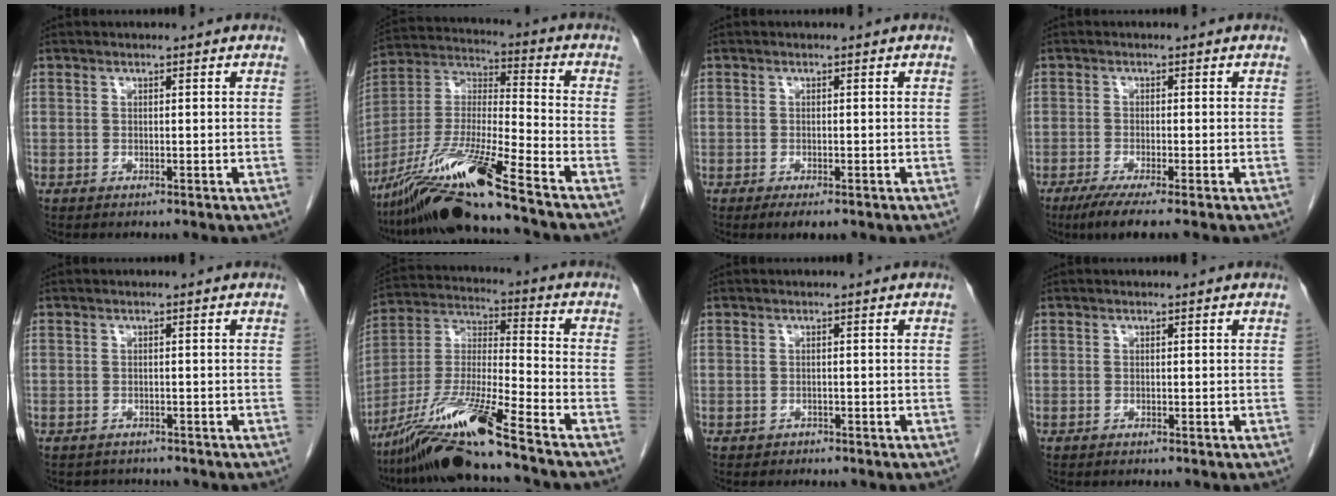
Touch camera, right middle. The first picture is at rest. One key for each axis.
{"total": 16.5, "fx": -12.5, "fy": -1.1, "fz": 10.7, "tx": -0.223, "ty": -0.020, "tz": -0.233}
{"total": 2.4, "fx": -1.6, "fy": 0.7, "fz": 1.7, "tx": -0.026, "ty": -0.006, "tz": -0.019}
{"total": 4.9, "fx": -3.4, "fy": -0.2, "fz": 3.5, "tx": -0.061, "ty": -0.014, "tz": -0.060}
{"total": 2.5, "fx": -2.3, "fy": 1.1, "fz": 0.0, "tx": -0.005, "ty": -0.003, "tz": -0.032}
{"total": 15.0, "fx": -11.3, "fy": -0.9, "fz": 9.8, "tx": -0.199, "ty": -0.019, "tz": -0.210}
{"total": 0.7, "fx": -0.5, "fy": 0.5, "fz": 0.0, "tx": -0.012, "ty": 0.001, "tz": -0.008}
{"total": 0.0}